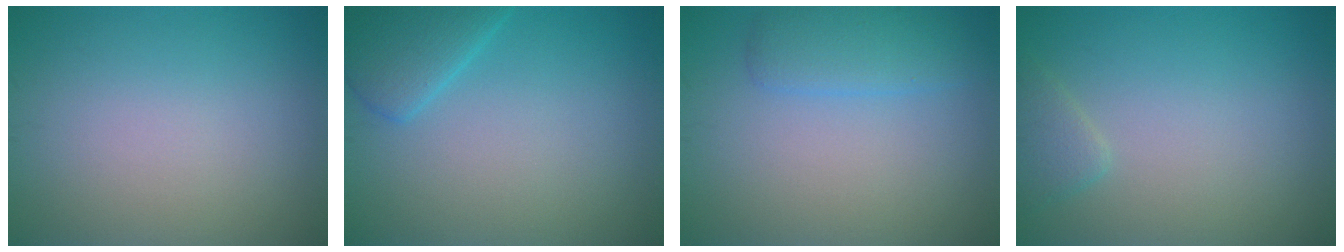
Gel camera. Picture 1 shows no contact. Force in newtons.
{"total": 3.2, "press": 3.2, "slide": 0.3}
{"total": 2.7, "press": 2.7, "slide": 0.1}
{"total": 1.6, "press": 1.6, "slide": 0.1}